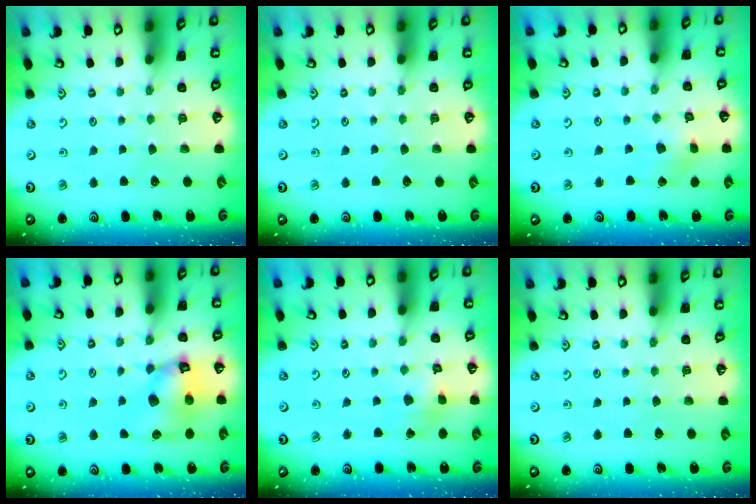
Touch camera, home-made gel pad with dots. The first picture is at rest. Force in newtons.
{"total": 0.0}
{"total": 3.0, "press": 2.9, "slide": 0.5}
{"total": 11.2, "press": 11.1, "slide": 1.5}
{"total": 2.6, "press": 2.5, "slide": 0.3}
{"total": 0.0}